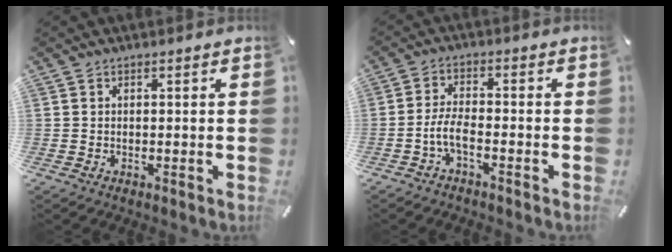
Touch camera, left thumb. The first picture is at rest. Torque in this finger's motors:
{"motor_torque": [0.42, 0.49, 0.55, 0.45, 0.05]}